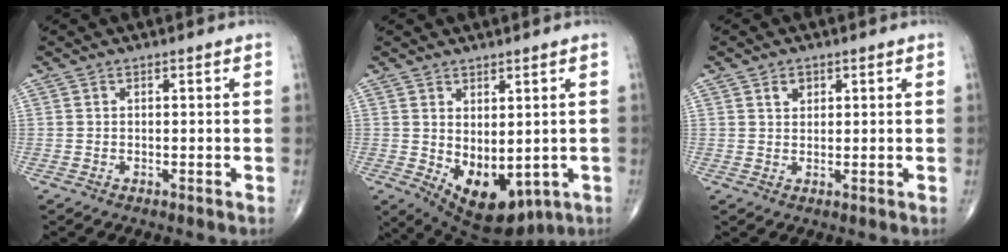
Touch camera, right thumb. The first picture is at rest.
{"total": 11.5, "force": [-1.6, 6.4, 9.5], "torque": [-0.126, -0.012, 0.009]}
{"total": 2.1, "force": [1.1, 1.6, 0.9], "torque": [-0.007, -0.005, 0.017]}